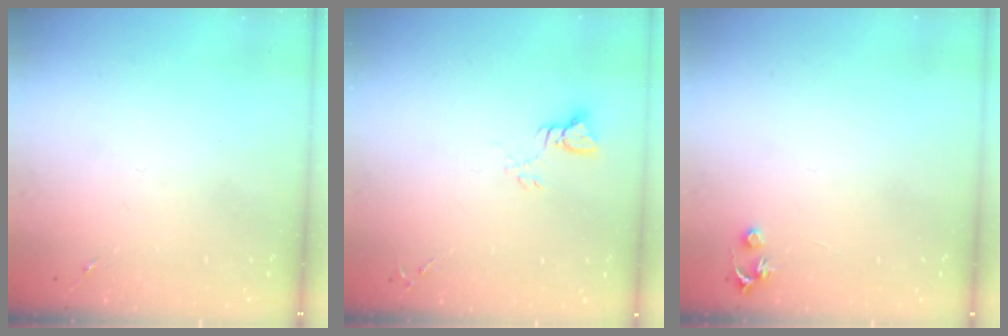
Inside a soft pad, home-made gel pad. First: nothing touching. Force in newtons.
{"total": 2.8, "press": 2.8, "slide": 0.2}
{"total": 3.5, "press": 3.5, "slide": 0.3}